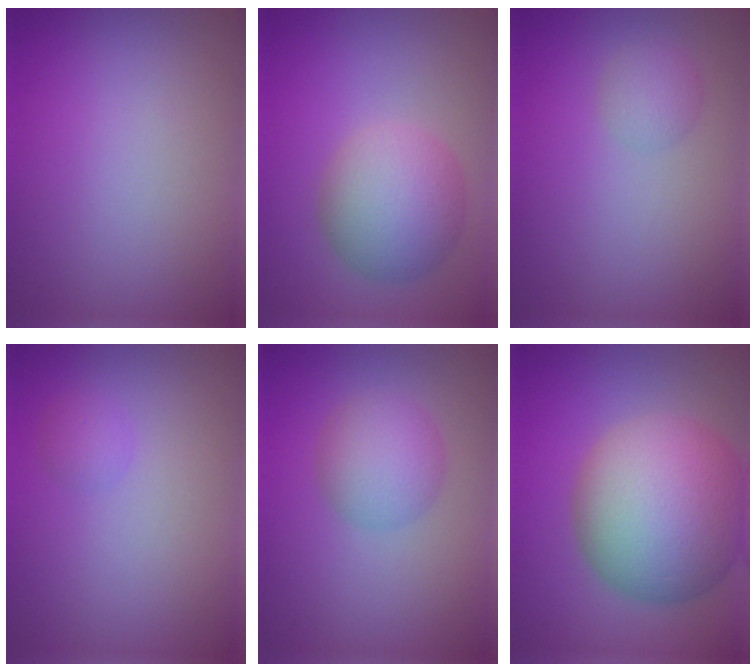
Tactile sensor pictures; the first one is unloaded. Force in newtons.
{"total": 6.2, "press": 6.2, "slide": 0.0}
{"total": 1.6, "press": 1.6, "slide": 0.1}
{"total": 1.1, "press": 1.1, "slide": 0.1}
{"total": 3.7, "press": 3.7, "slide": 0.3}
{"total": 13.5, "press": 13.5, "slide": 0.2}